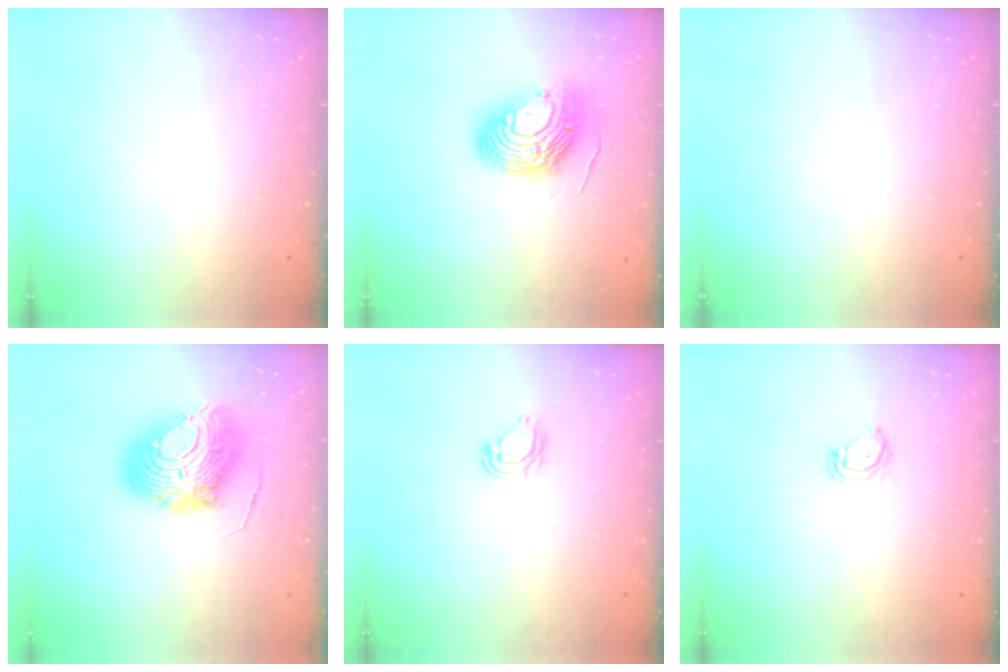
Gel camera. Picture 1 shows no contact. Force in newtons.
{"total": 14.9, "press": 14.8, "slide": 1.6}
{"total": 0.0}
{"total": 15.3, "press": 15.2, "slide": 1.6}
{"total": 6.3, "press": 6.3, "slide": 0.4}
{"total": 4.0, "press": 4.0, "slide": 0.3}